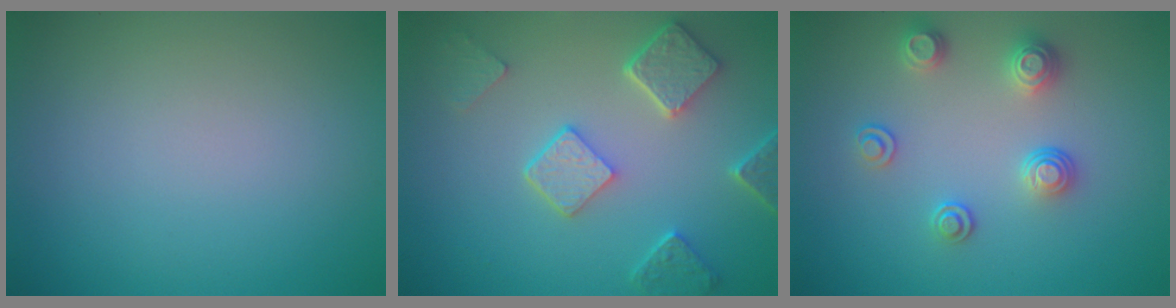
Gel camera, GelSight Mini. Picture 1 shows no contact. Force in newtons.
{"total": 4.8, "press": 3.7, "slide": 3.0}
{"total": 2.6, "press": 2.6, "slide": 0.6}